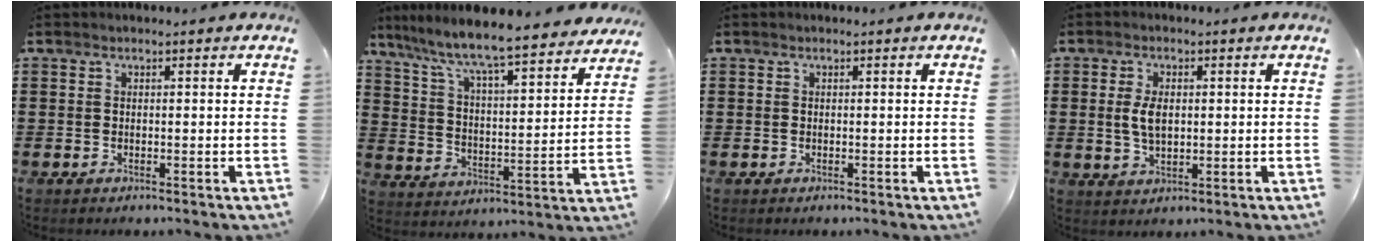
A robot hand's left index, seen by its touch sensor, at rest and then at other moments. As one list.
[{"total": 7.3, "force": [6.7, -0.1, 2.9], "torque": [-0.087, -0.054, 0.108]}, {"total": 0.0}, {"total": 4.3, "force": [0.5, 2.3, 3.5], "torque": [-0.089, 0.003, 0.003]}]